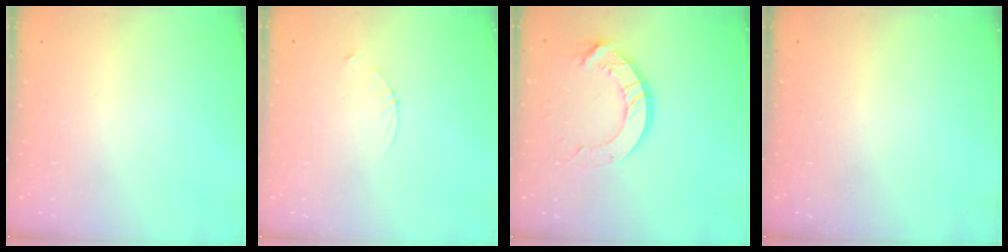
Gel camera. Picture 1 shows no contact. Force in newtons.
{"total": 2.3, "press": 2.3, "slide": 0.3}
{"total": 11.6, "press": 11.6, "slide": 1.2}
{"total": 0.0}